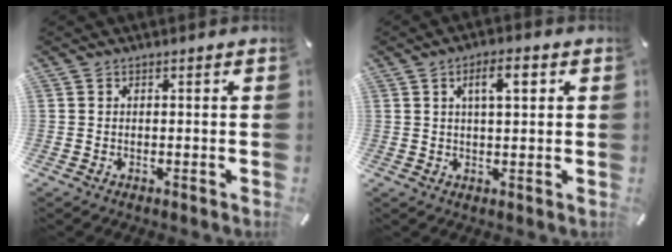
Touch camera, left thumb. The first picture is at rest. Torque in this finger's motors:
{"motor_torque": [-0.03, 0.40, 0.93, -0.33, 0.30]}